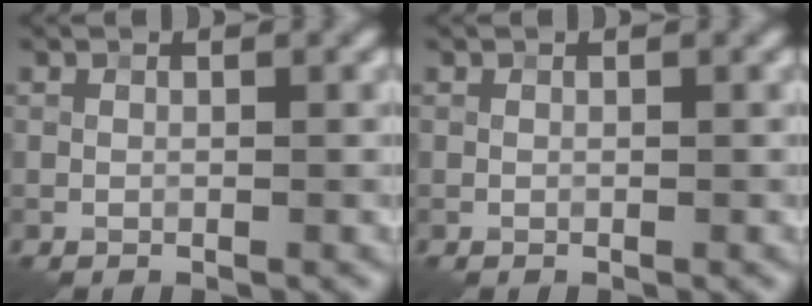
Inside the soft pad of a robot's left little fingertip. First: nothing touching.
{"total": 0.0}